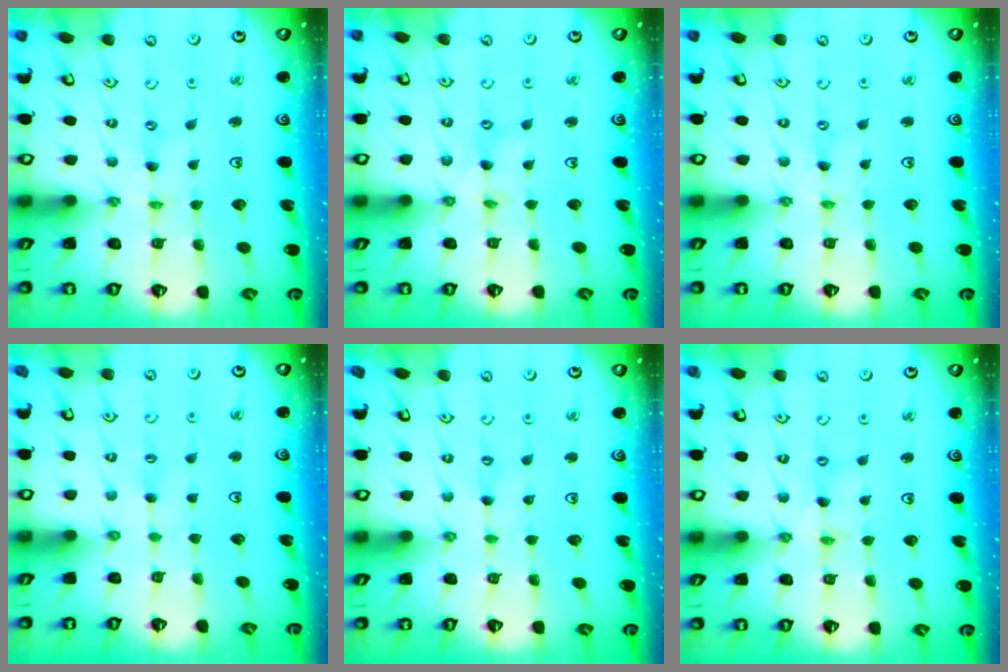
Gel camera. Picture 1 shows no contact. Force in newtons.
{"total": 1.7, "press": 1.7, "slide": 0.3}
{"total": 0.0}
{"total": 2.2, "press": 2.2, "slide": 0.4}
{"total": 0.0}
{"total": 2.4, "press": 2.4, "slide": 0.3}